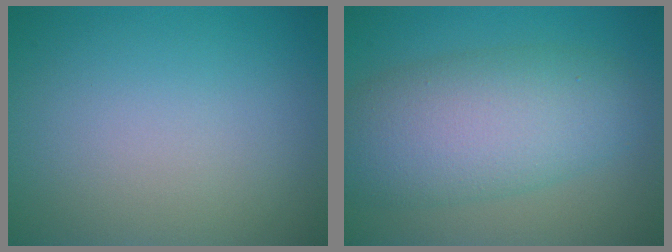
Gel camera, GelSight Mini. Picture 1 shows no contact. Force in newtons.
{"total": 8.1, "press": 8.1, "slide": 0.2}